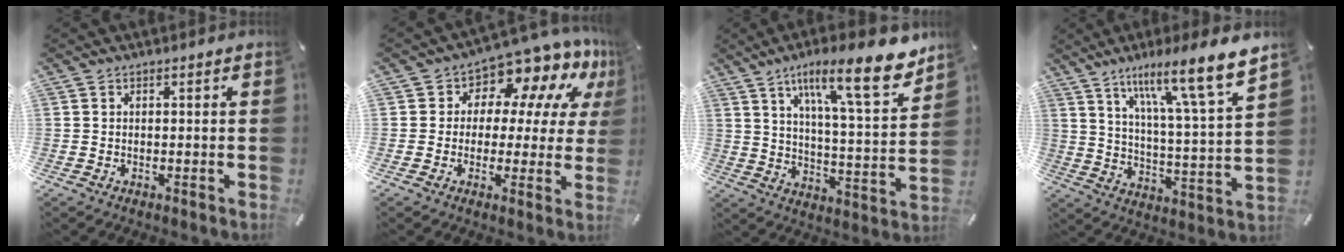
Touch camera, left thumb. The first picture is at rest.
{"total": 8.9, "force": [6.4, 5.4, 3.0], "torque": [-0.056, -0.062, 0.111]}
{"total": 18.5, "force": [11.6, 4.4, 13.6], "torque": [-0.204, -0.066, 0.178]}
{"total": 16.2, "force": [11.4, 2.4, 11.3], "torque": [-0.182, -0.075, 0.176]}